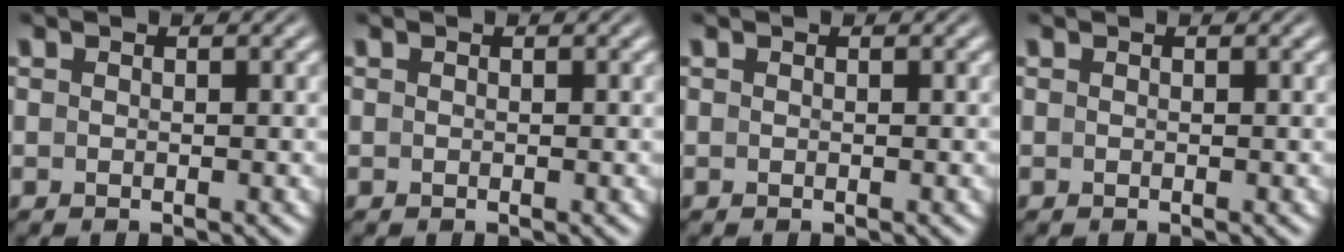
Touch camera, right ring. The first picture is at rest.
{"total": 0.0}
{"total": 0.0}
{"total": 0.0}